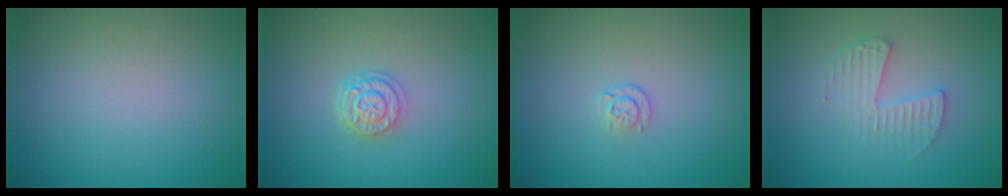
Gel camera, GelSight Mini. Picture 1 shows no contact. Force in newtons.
{"total": 2.5, "press": 2.0, "slide": 1.5}
{"total": 1.1, "press": 0.6, "slide": 0.9}
{"total": 2.3, "press": 2.3, "slide": 0.3}